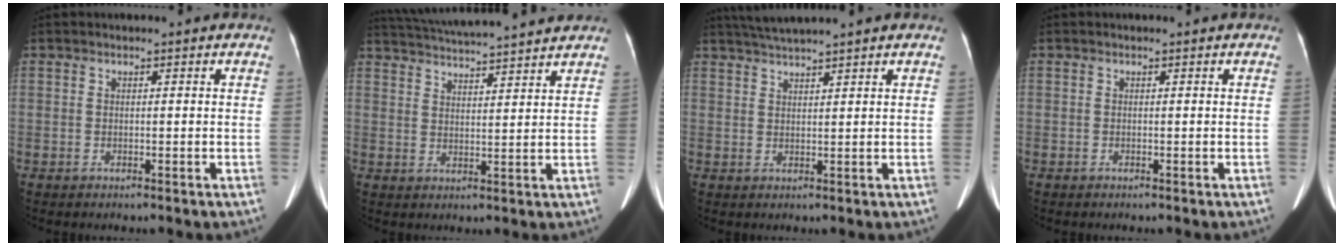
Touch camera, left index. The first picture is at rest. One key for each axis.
{"total": 15.8, "fx": 14.6, "fy": 0.4, "fz": 6.1, "tx": -0.115, "ty": 0.026, "tz": 0.214}
{"total": 5.5, "fx": 4.9, "fy": -0.9, "fz": 2.4, "tx": -0.045, "ty": 0.028, "tz": 0.088}
{"total": 0.0}